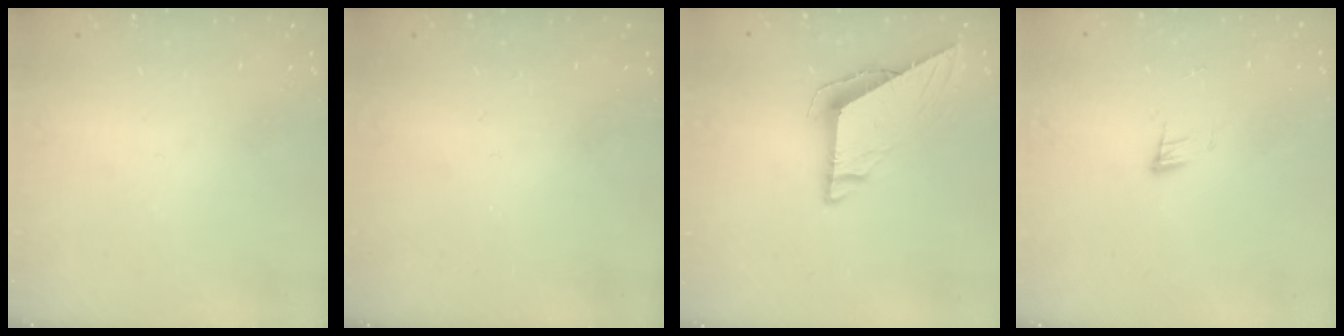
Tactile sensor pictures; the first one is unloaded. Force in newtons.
{"total": 0.0}
{"total": 7.7, "press": 7.6, "slide": 0.6}
{"total": 6.3, "press": 6.2, "slide": 0.5}